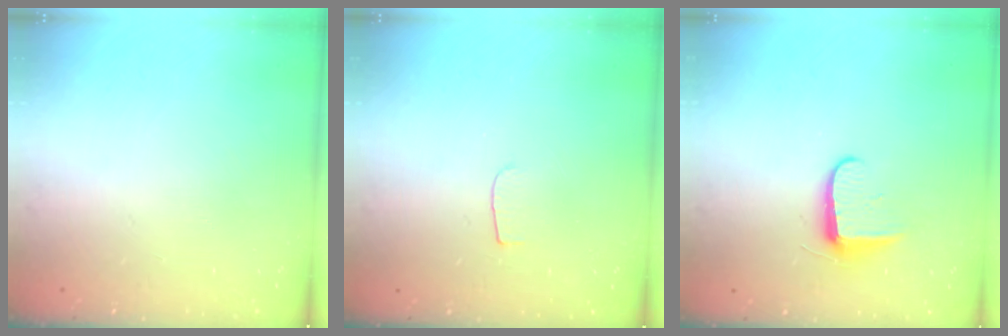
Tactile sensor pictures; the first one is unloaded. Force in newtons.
{"total": 3.0, "press": 3.0, "slide": 0.4}
{"total": 7.1, "press": 7.0, "slide": 0.9}